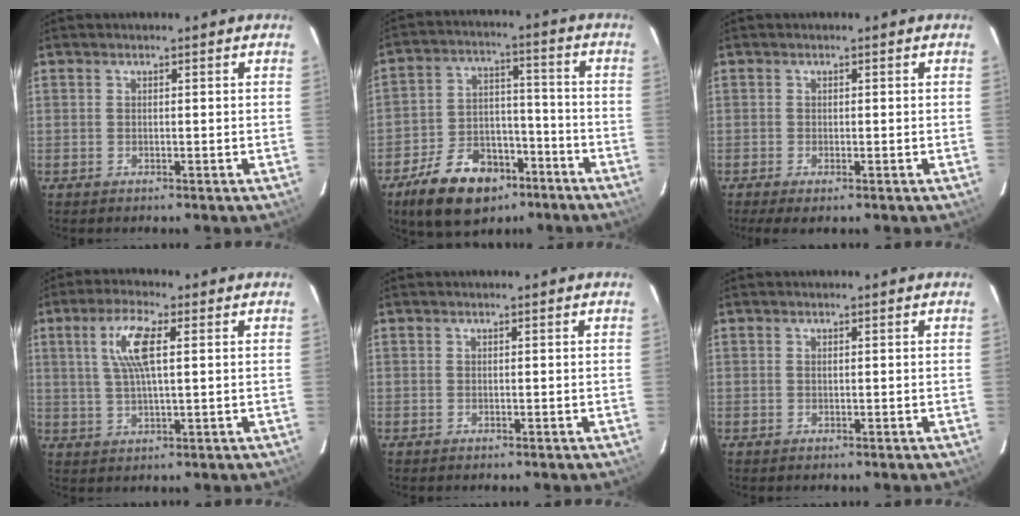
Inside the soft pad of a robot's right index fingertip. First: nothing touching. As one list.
[{"total": 16.0, "force": [-10.2, 9.4, 7.9], "torque": [-0.165, 0.018, -0.154]}, {"total": 2.3, "force": [-1.4, 0.7, 1.7], "torque": [-0.039, -0.007, -0.023]}, {"total": 7.6, "force": [2.0, 1.7, 7.2], "torque": [-0.141, 0.008, 0.039]}, {"total": 0.0}, {"total": 0.0}]